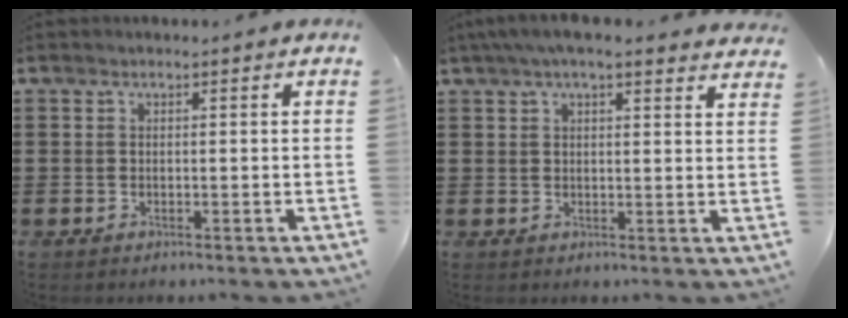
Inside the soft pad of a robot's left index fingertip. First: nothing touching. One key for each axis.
{"total": 4.6, "fx": 3.7, "fy": 0.5, "fz": 2.6, "tx": -0.061, "ty": 0.001, "tz": 0.067}